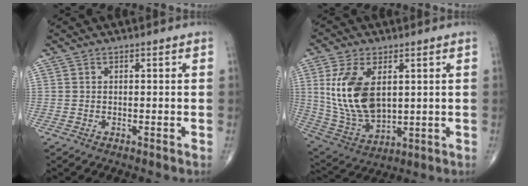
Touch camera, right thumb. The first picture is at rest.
{"total": 15.4, "force": [3.2, 8.7, 12.3], "torque": [-0.237, -0.018, 0.078]}